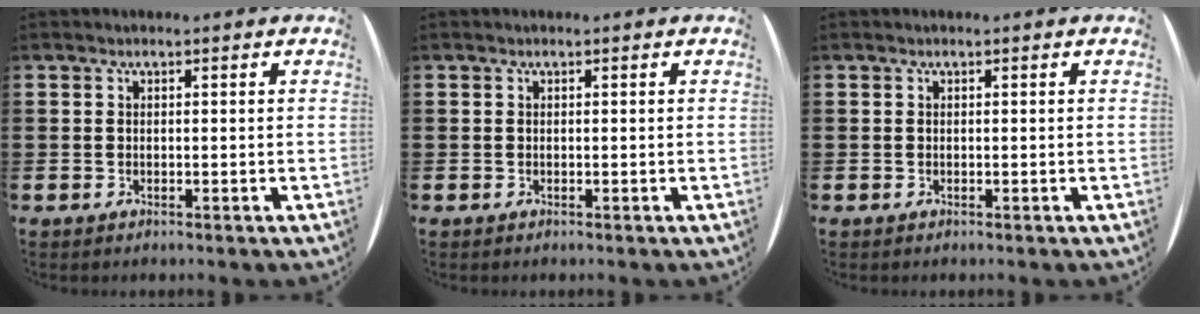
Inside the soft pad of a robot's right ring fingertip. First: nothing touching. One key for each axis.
{"total": 0.0}
{"total": 0.0}